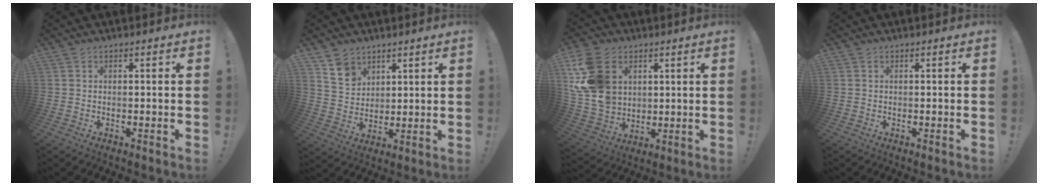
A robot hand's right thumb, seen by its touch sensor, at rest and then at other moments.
{"total": 8.5, "force": [5.6, 6.1, 2.0], "torque": [-0.030, -0.037, 0.111]}
{"total": 17.7, "force": [5.8, 13.3, 10.1], "torque": [-0.204, -0.017, 0.116]}
{"total": 0.0}